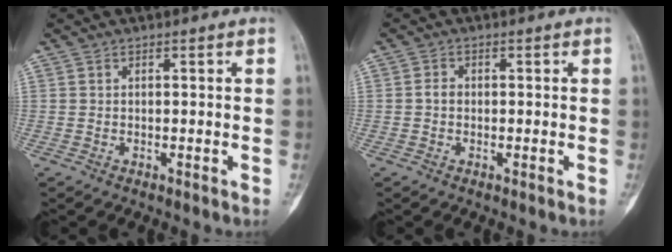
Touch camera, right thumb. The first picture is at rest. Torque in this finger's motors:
{"motor_torque": [0.58, 0.28, 0.19, -0.28, 0.12]}